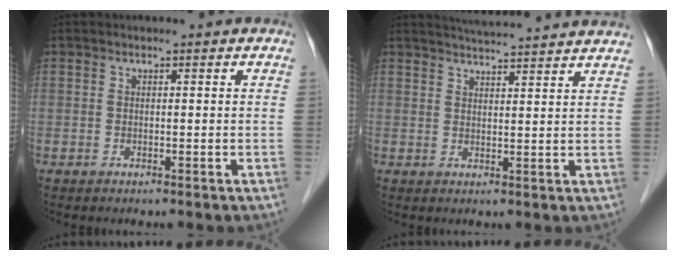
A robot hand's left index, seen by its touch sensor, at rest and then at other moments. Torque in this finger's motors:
{"motor_torque": [0.38, -0.74, 0.02, -0.02]}